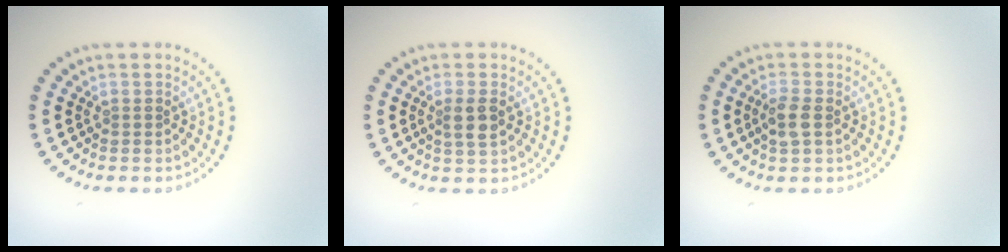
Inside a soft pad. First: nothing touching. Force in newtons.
{"total": 2.1, "press": 1.9, "slide": 0.8}
{"total": 2.1, "press": 2.0, "slide": 0.5}